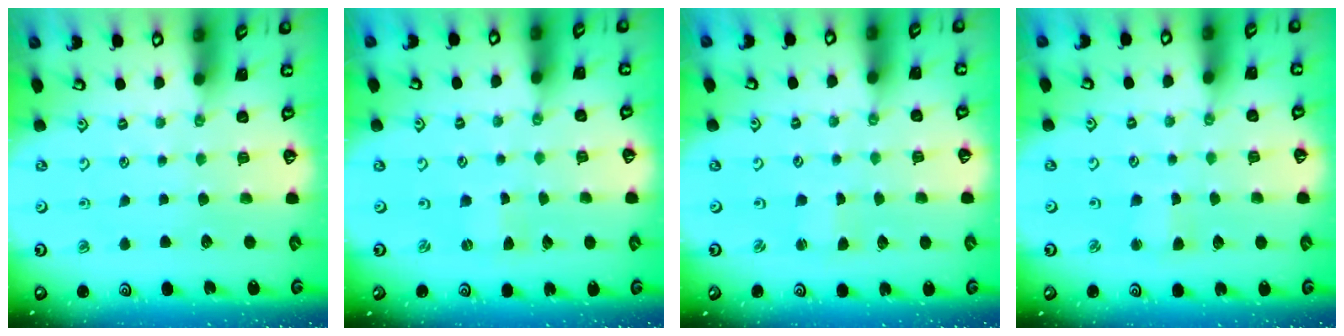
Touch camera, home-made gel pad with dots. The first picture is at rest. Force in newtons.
{"total": 0.0}
{"total": 0.5, "press": 0.5, "slide": 0.0}
{"total": 2.4, "press": 2.4, "slide": 0.4}